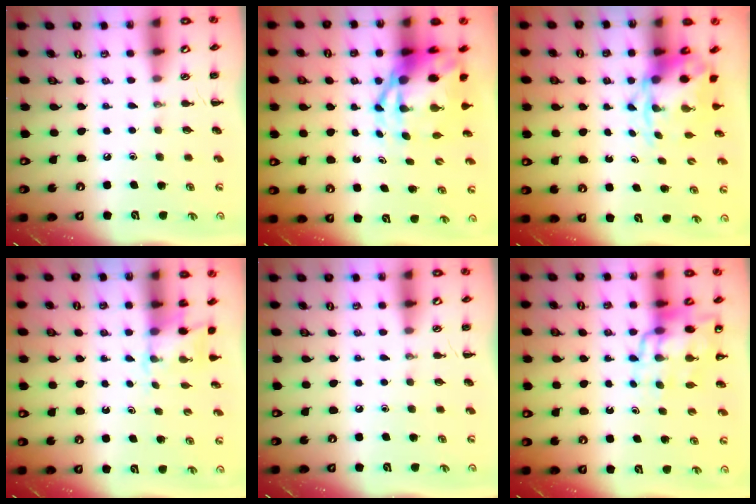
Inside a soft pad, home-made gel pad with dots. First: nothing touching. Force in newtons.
{"total": 8.8, "press": 8.4, "slide": 2.4}
{"total": 4.5, "press": 4.4, "slide": 1.1}
{"total": 2.6, "press": 2.5, "slide": 0.6}
{"total": 0.0}
{"total": 12.3, "press": 11.8, "slide": 3.5}